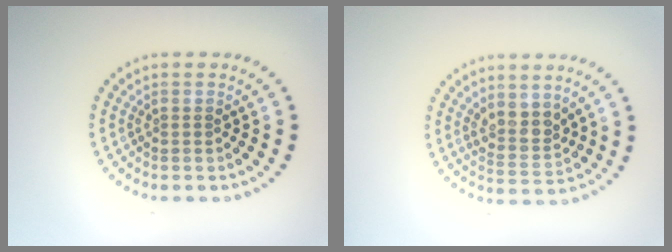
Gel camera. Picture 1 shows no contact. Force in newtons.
{"total": 2.5, "press": 2.1, "slide": 1.4}